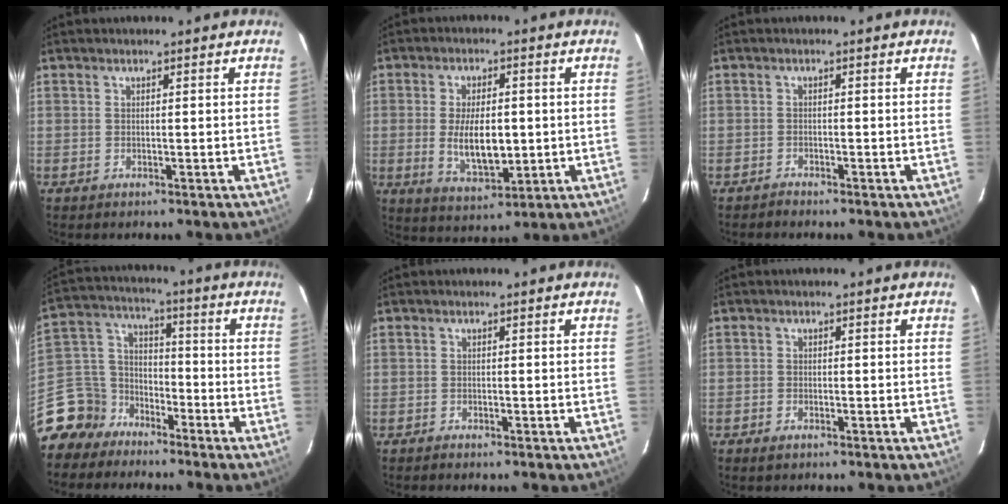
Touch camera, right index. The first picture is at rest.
{"total": 9.5, "force": [-0.7, 4.3, 8.4], "torque": [-0.159, -0.011, -0.004]}
{"total": 1.2, "force": [-1.1, 0.1, -0.1], "torque": [-0.006, 0.001, -0.020]}
{"total": 12.2, "force": [-9.5, 7.5, 0.8], "torque": [-0.062, 0.044, -0.198]}
{"total": 0.9, "force": [-0.9, 0.2, 0.1], "torque": [-0.011, 0.001, -0.015]}
{"total": 1.2, "force": [-1.0, 0.6, 0.4], "torque": [-0.011, 0.000, -0.021]}